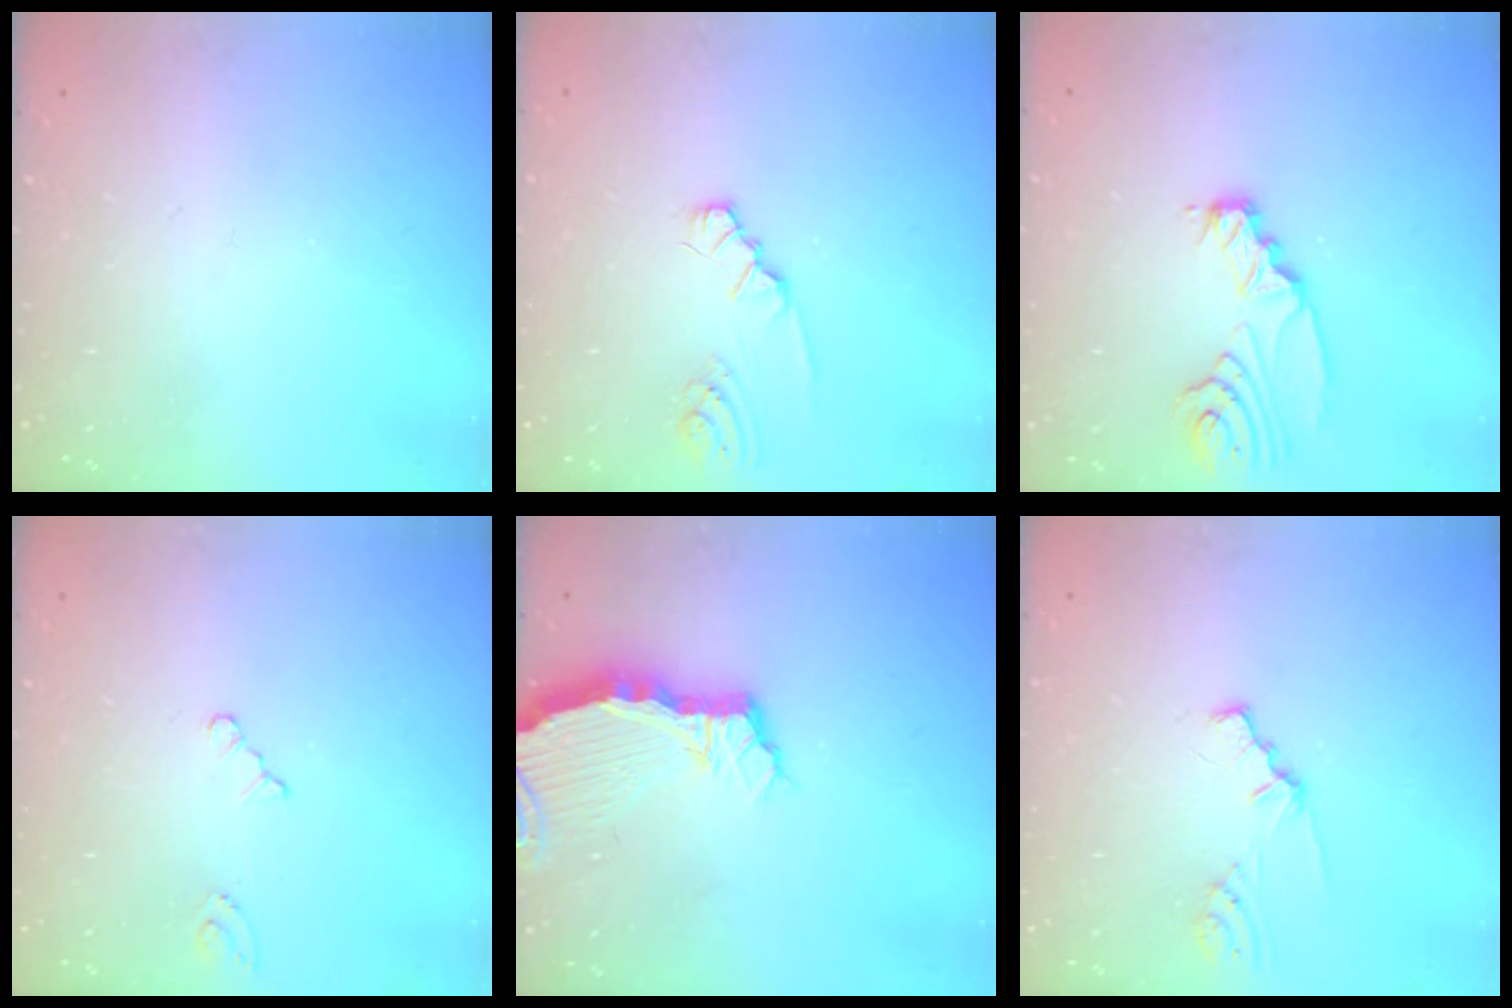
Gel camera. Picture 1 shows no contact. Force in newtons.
{"total": 2.2, "press": 2.2, "slide": 0.4}
{"total": 8.9, "press": 8.8, "slide": 1.1}
{"total": 2.8, "press": 2.8, "slide": 0.4}
{"total": 5.8, "press": 5.8, "slide": 0.7}
{"total": 1.1, "press": 1.1, "slide": 0.2}